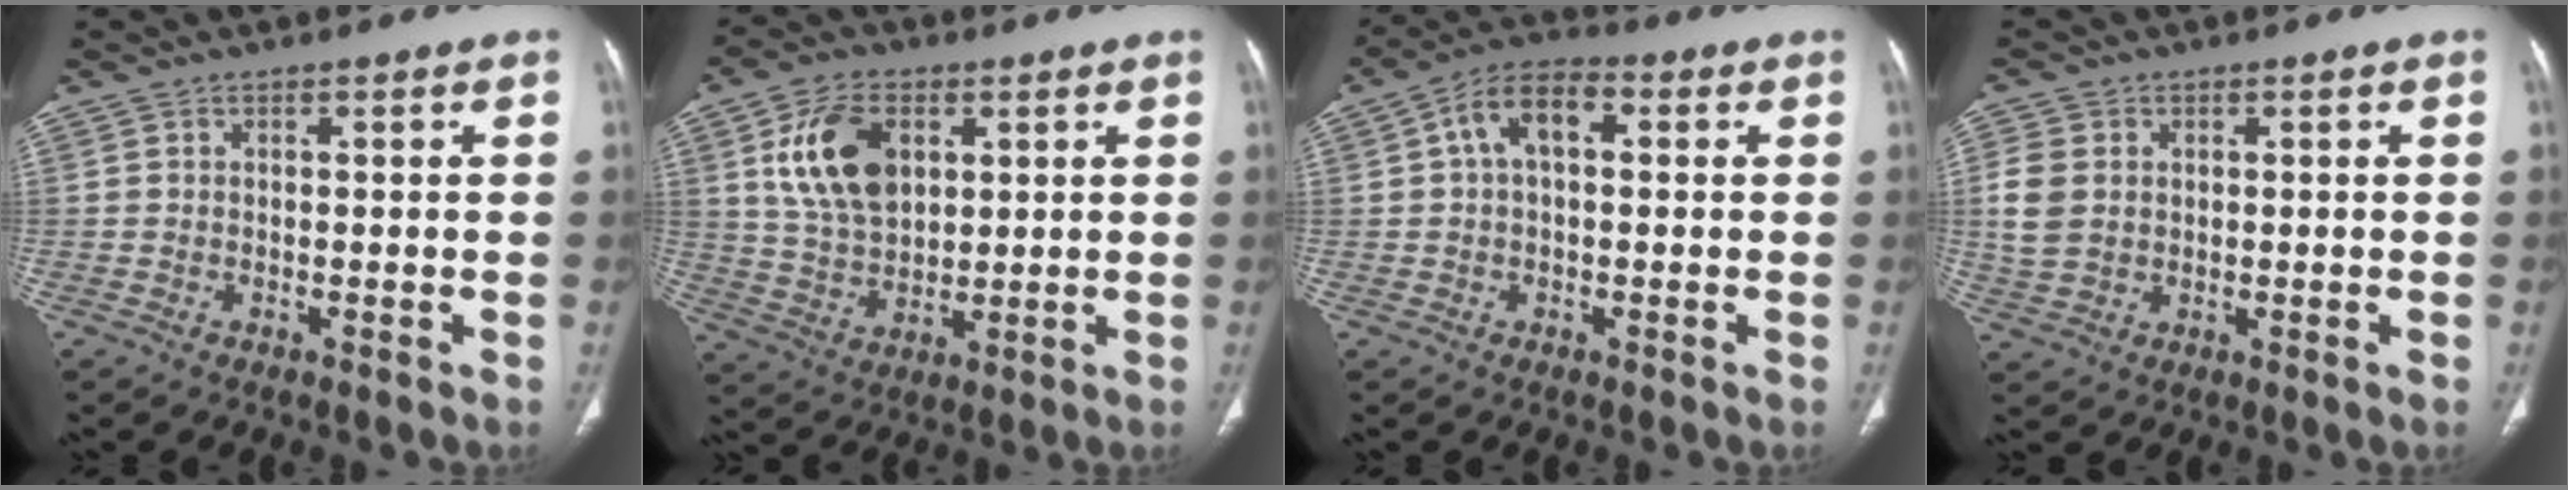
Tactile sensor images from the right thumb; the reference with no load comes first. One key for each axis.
{"total": 13.0, "fx": 4.1, "fy": 8.3, "fz": 9.1, "tx": -0.150, "ty": -0.010, "tz": 0.083}
{"total": 10.9, "fx": 2.6, "fy": 6.0, "fz": 8.7, "tx": -0.145, "ty": 0.031, "tz": 0.035}
{"total": 6.4, "fx": 0.9, "fy": 5.0, "fz": 3.8, "tx": -0.081, "ty": 0.001, "tz": 0.022}